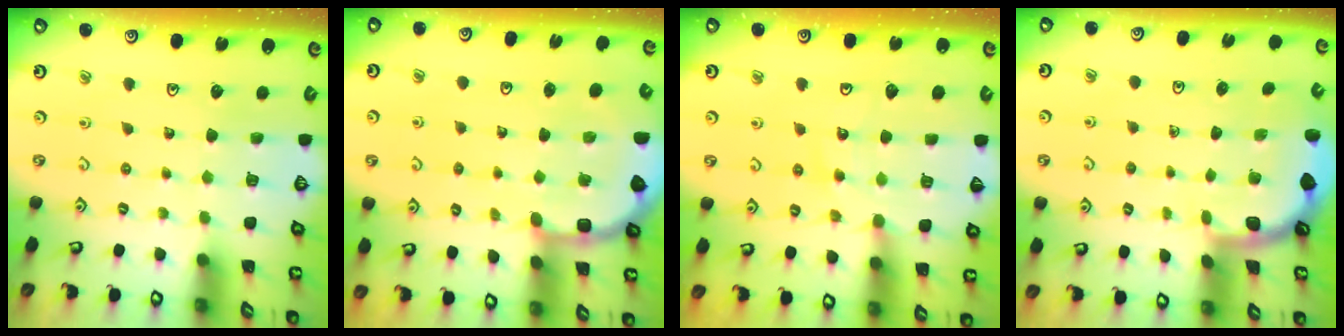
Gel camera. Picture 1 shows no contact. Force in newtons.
{"total": 6.4, "press": 5.9, "slide": 2.4}
{"total": 13.0, "press": 12.9, "slide": 1.5}
{"total": 1.7, "press": 1.7, "slide": 0.1}